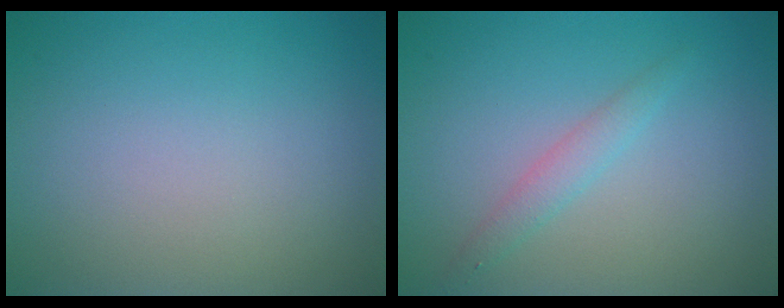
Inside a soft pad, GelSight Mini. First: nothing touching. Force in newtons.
{"total": 1.6, "press": 1.6, "slide": 0.0}